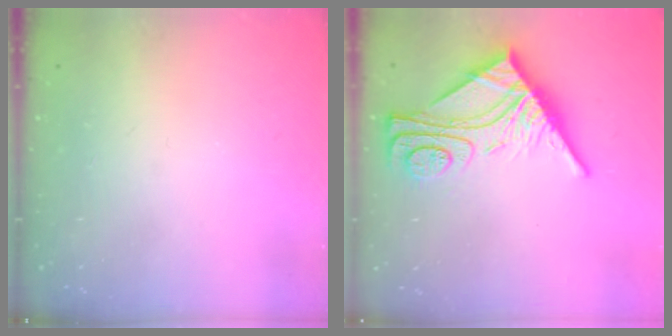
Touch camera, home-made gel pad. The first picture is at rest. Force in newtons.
{"total": 13.4, "press": 13.4, "slide": 1.1}